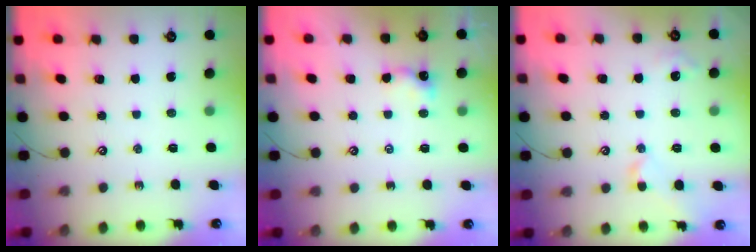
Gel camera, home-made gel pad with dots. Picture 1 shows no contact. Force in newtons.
{"total": 1.4, "press": 1.4, "slide": 0.3}
{"total": 1.2, "press": 1.2, "slide": 0.2}